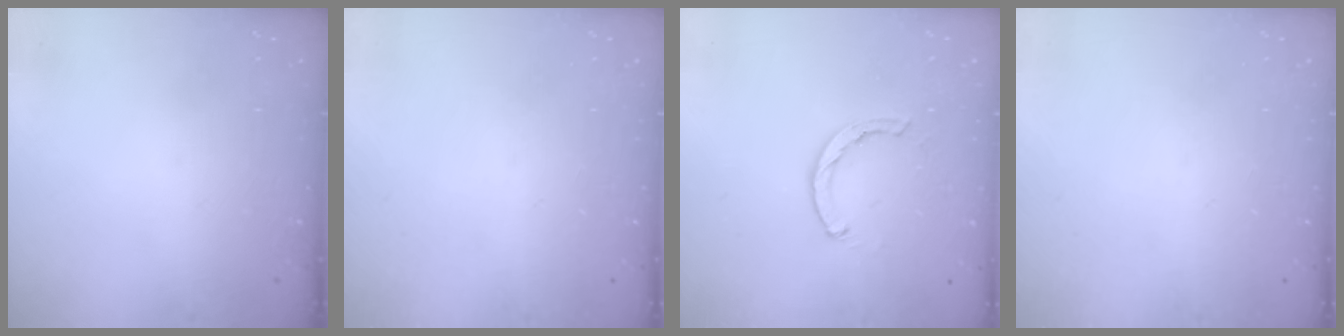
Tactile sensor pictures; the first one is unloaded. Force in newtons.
{"total": 0.0}
{"total": 2.1, "press": 2.1, "slide": 0.3}
{"total": 0.0}